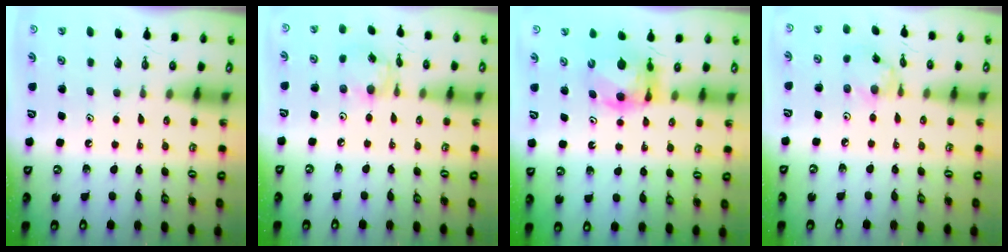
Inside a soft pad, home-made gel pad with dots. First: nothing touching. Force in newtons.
{"total": 9.1, "press": 9.1, "slide": 0.5}
{"total": 5.6, "press": 5.6, "slide": 0.5}
{"total": 2.8, "press": 2.8, "slide": 0.1}